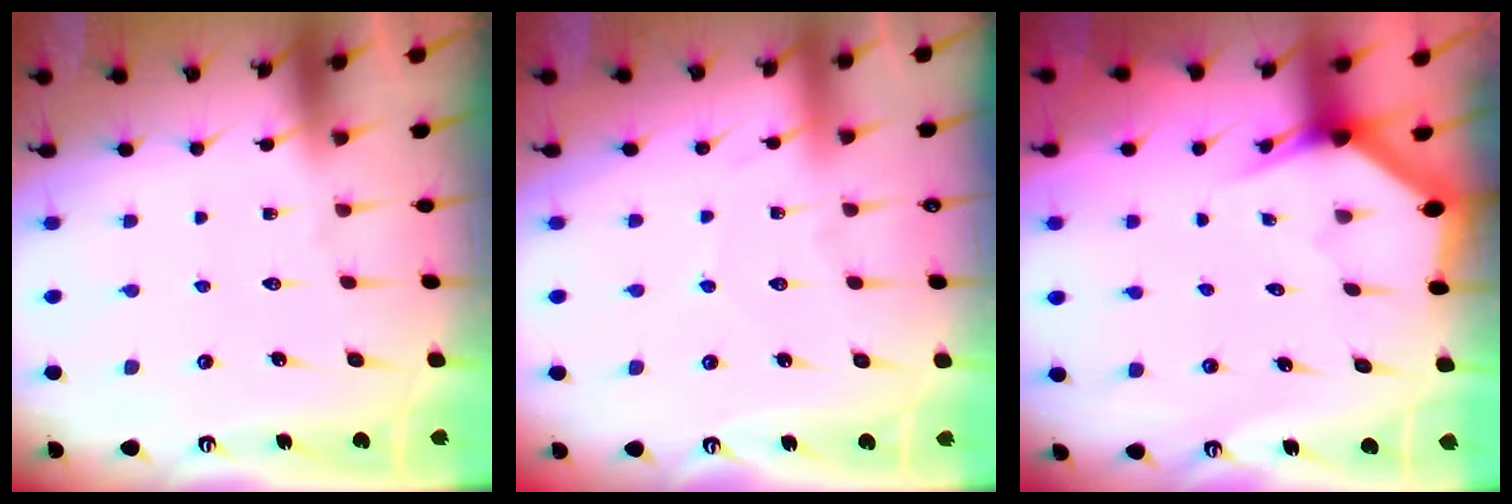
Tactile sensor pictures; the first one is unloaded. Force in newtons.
{"total": 2.7, "press": 2.7, "slide": 0.3}
{"total": 2.7, "press": 2.7, "slide": 0.0}